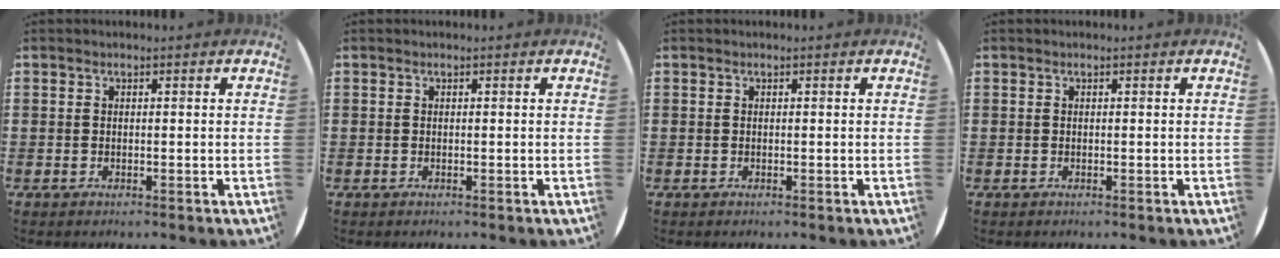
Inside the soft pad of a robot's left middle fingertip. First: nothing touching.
{"total": 0.0}
{"total": 0.0}
{"total": 0.0}